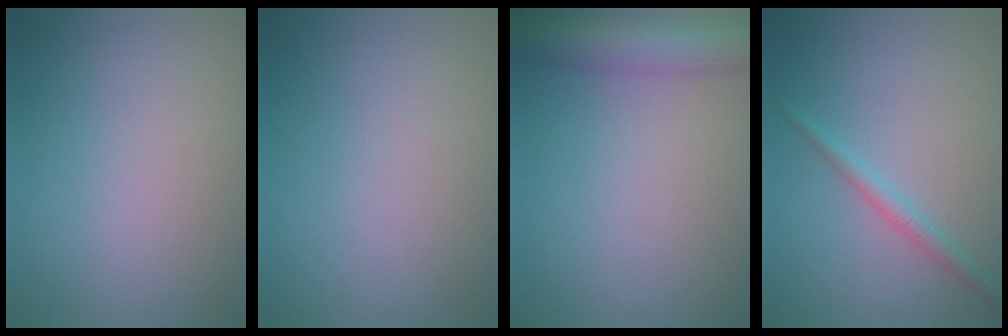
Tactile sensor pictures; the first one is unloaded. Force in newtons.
{"total": 0.0}
{"total": 6.7, "press": 6.7, "slide": 0.4}
{"total": 1.6, "press": 1.6, "slide": 0.1}